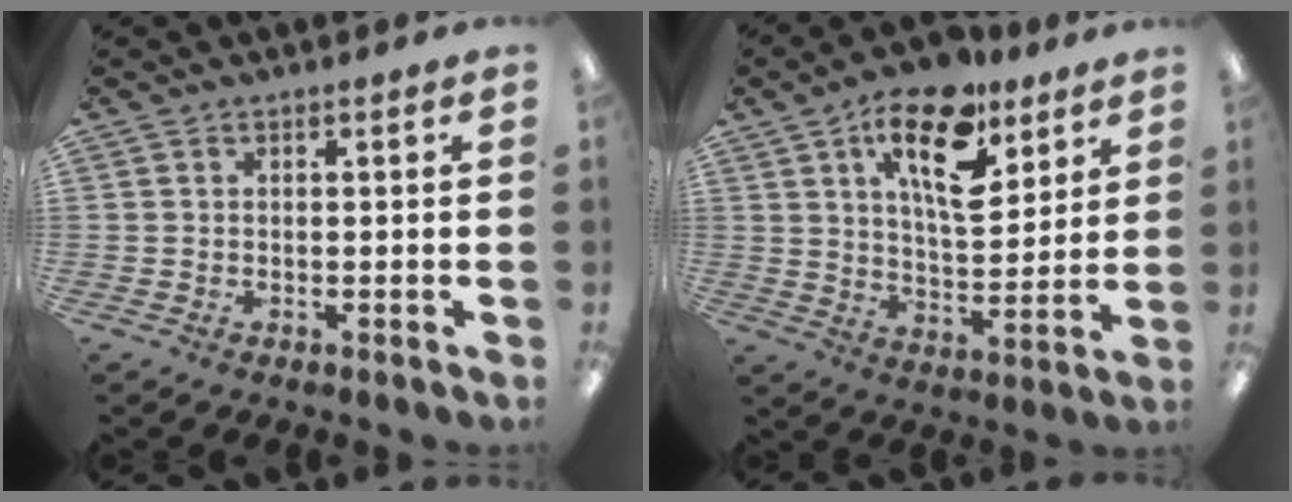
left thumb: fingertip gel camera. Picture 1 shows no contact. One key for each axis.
{"total": 17.8, "fx": 10.4, "fy": 8.1, "fz": 12.0, "tx": -0.178, "ty": -0.045, "tz": 0.171}